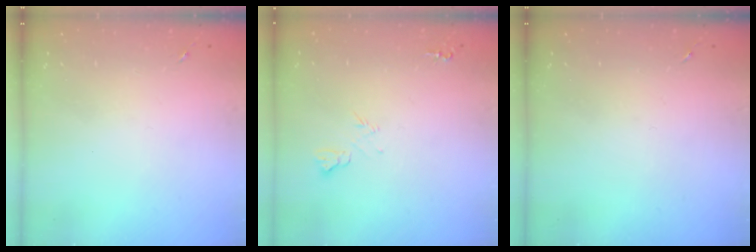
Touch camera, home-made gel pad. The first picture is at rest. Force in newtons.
{"total": 5.8, "press": 5.8, "slide": 0.7}
{"total": 0.0}